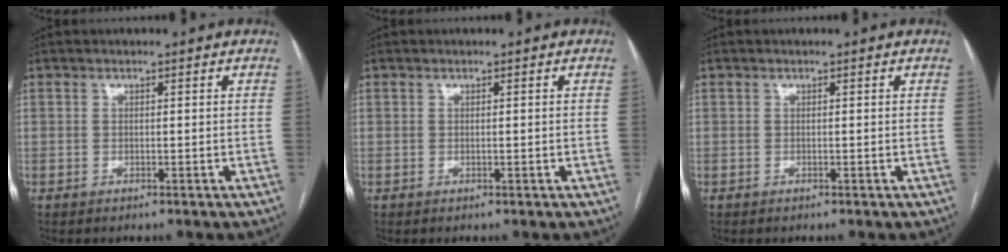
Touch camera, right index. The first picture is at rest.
{"total": 0.0}
{"total": 0.0}